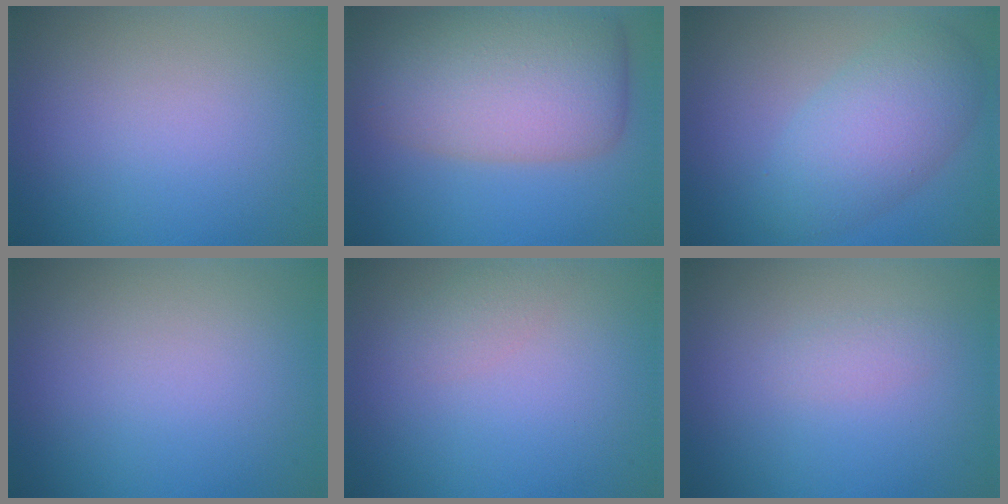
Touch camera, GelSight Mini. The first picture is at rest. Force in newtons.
{"total": 10.1, "press": 10.1, "slide": 0.5}
{"total": 5.4, "press": 5.4, "slide": 0.0}
{"total": 0.0}
{"total": 1.4, "press": 1.4, "slide": 0.1}
{"total": 0.9, "press": 0.9, "slide": 0.0}